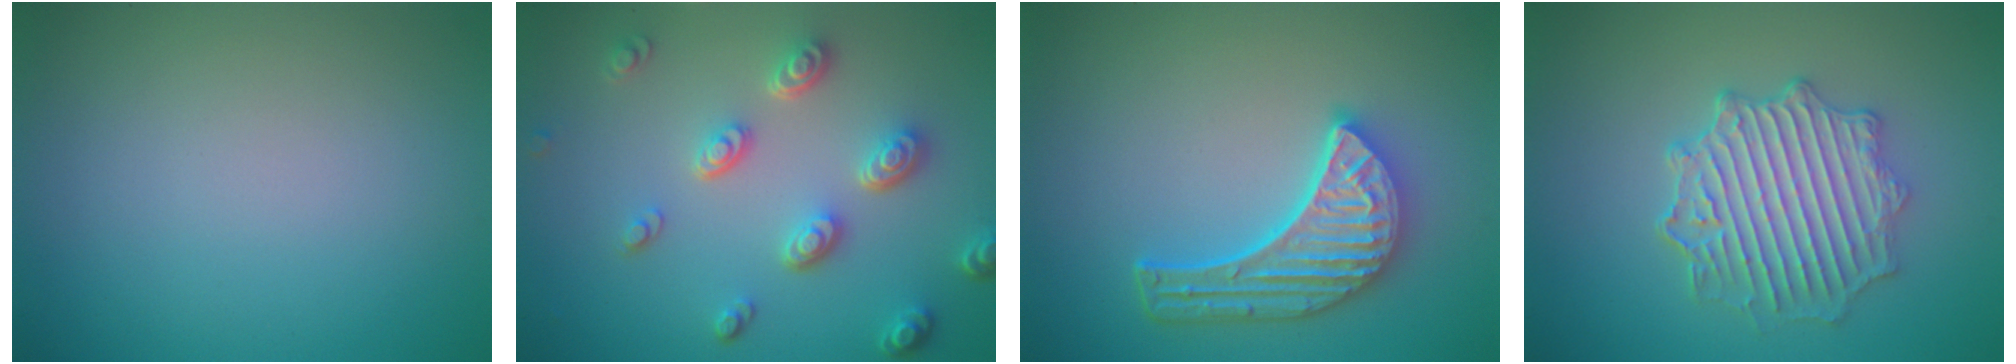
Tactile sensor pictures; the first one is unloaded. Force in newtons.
{"total": 4.7, "press": 3.6, "slide": 3.0}
{"total": 5.7, "press": 4.5, "slide": 3.5}
{"total": 5.2, "press": 4.6, "slide": 2.2}